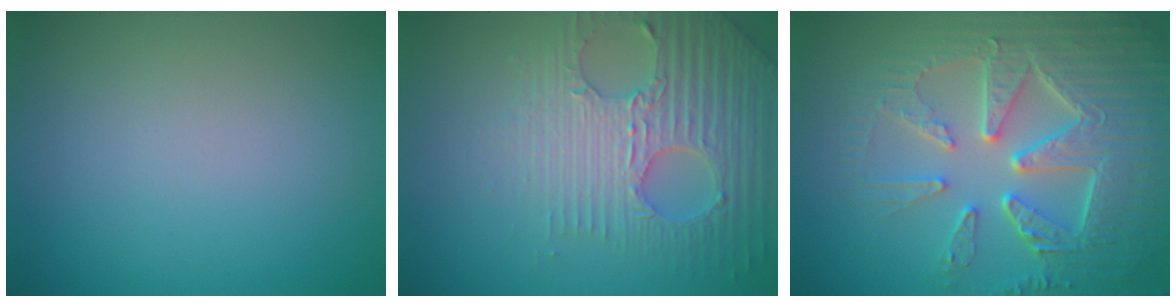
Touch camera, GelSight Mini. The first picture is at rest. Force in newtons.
{"total": 4.7, "press": 4.6, "slide": 1.2}
{"total": 8.4, "press": 6.3, "slide": 5.7}